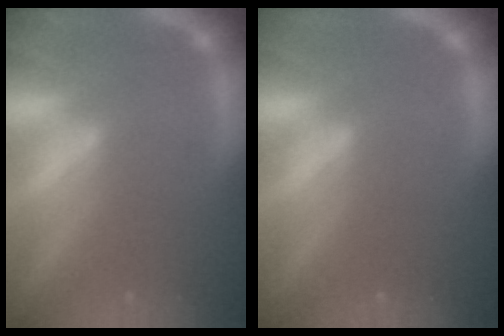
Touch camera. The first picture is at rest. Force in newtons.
{"total": 0.0}